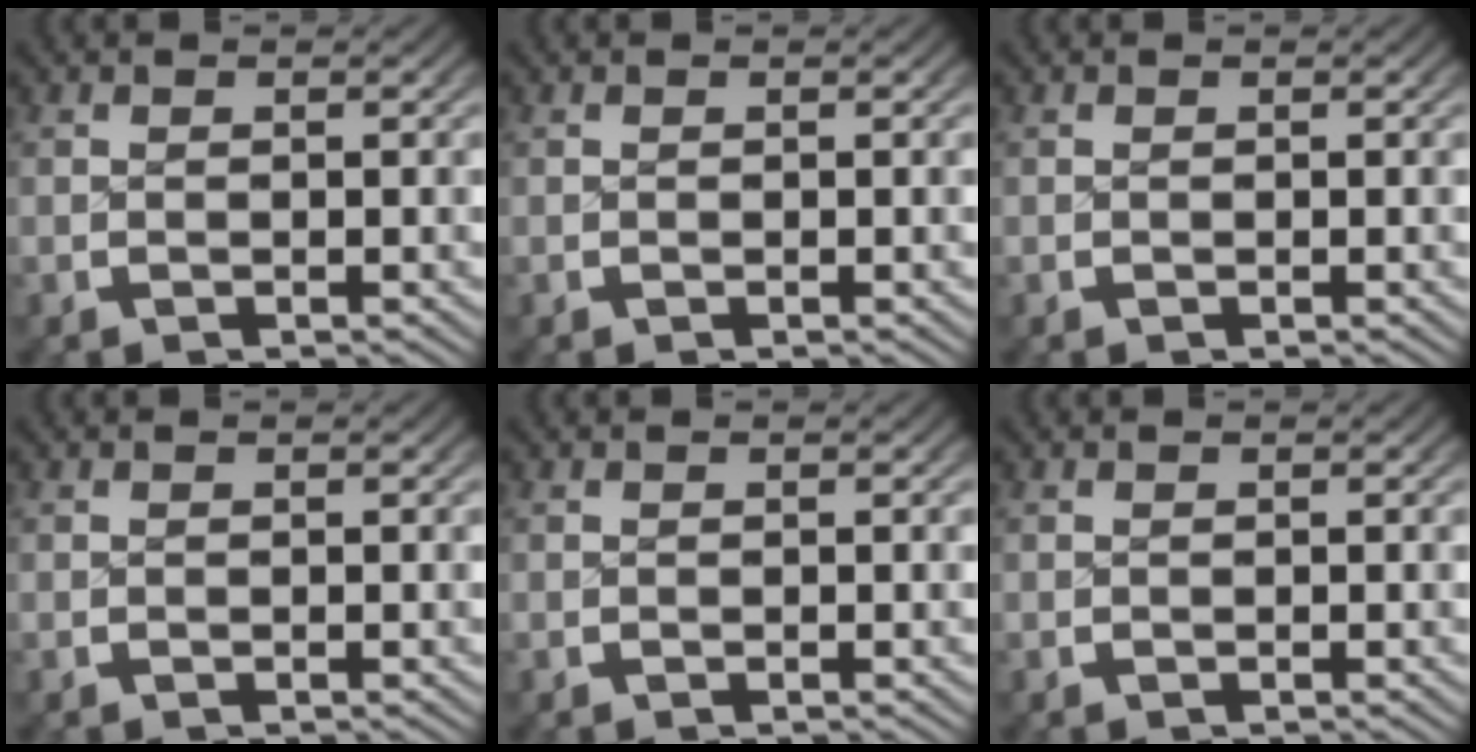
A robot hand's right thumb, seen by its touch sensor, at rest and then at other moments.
{"total": 0.0}
{"total": 0.0}
{"total": 0.0}
{"total": 0.0}
{"total": 0.0}